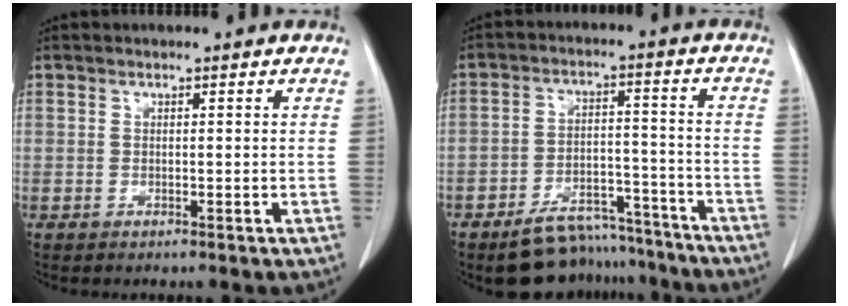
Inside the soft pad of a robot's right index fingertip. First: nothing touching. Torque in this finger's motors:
{"motor_torque": [0.78, -0.77, 0.30, 0.05]}